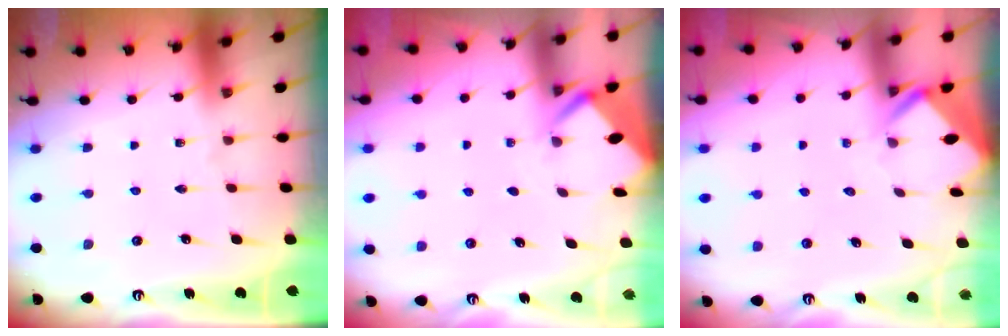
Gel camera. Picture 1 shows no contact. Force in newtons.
{"total": 2.7, "press": 2.7, "slide": 0.1}
{"total": 2.9, "press": 2.9, "slide": 0.2}